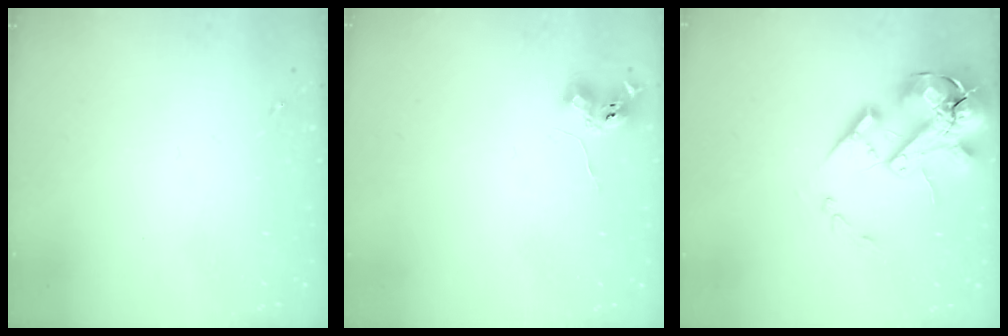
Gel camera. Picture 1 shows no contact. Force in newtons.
{"total": 6.2, "press": 6.1, "slide": 0.8}
{"total": 18.6, "press": 18.4, "slide": 3.1}